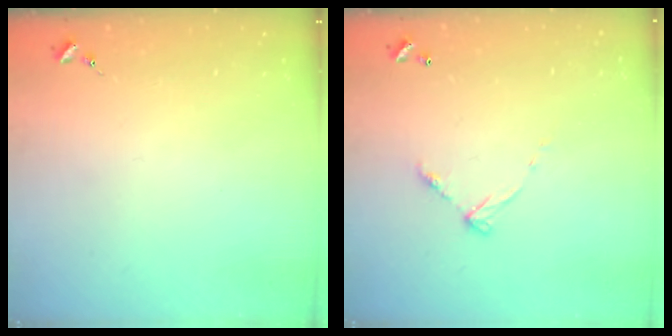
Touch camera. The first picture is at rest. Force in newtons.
{"total": 5.8, "press": 5.8, "slide": 0.4}